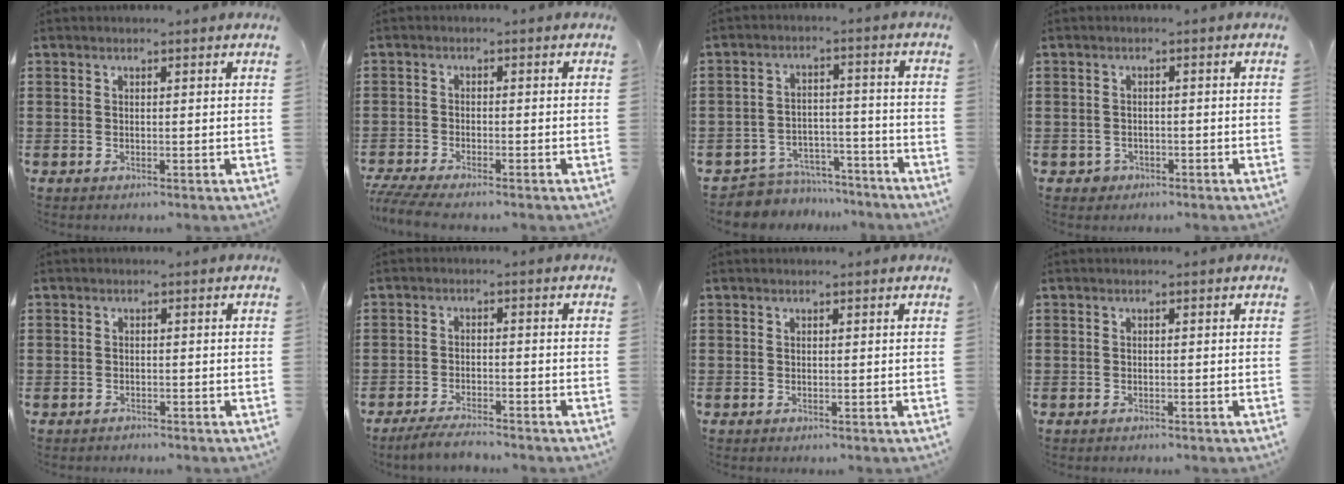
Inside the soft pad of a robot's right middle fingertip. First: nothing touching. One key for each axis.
{"total": 3.4, "fx": -3.1, "fy": 0.2, "fz": 1.2, "tx": -0.043, "ty": -0.011, "tz": -0.070}
{"total": 6.0, "fx": -5.8, "fy": 1.4, "fz": 0.0, "tx": -0.008, "ty": 0.018, "tz": -0.120}
{"total": 1.4, "fx": -1.0, "fy": 1.1, "fz": 0.1, "tx": -0.007, "ty": 0.001, "tz": -0.023}
{"total": 1.2, "fx": -1.1, "fy": 0.6, "fz": -0.2, "tx": 0.001, "ty": 0.005, "tz": -0.026}
{"total": 3.6, "fx": -3.4, "fy": 0.4, "fz": 1.1, "tx": -0.027, "ty": -0.001, "tz": -0.068}
{"total": 0.0}
{"total": 0.6, "fx": -0.6, "fy": 0.2, "fz": 0.0, "tx": -0.001, "ty": 0.002, "tz": -0.013}